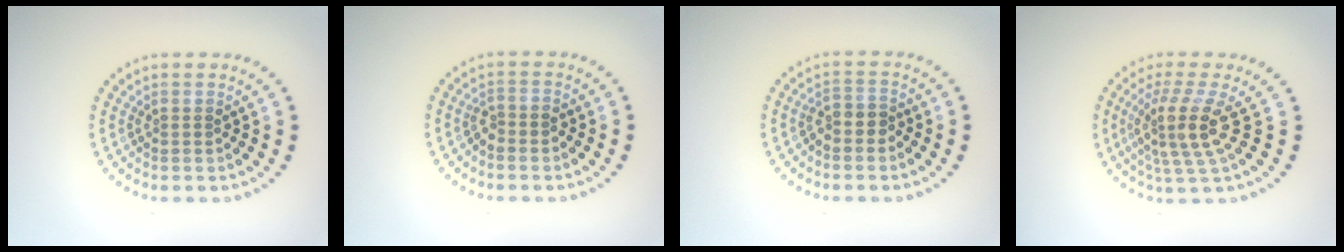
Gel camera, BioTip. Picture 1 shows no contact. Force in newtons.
{"total": 1.4, "press": 1.1, "slide": 0.8}
{"total": 1.9, "press": 1.6, "slide": 1.1}
{"total": 4.1, "press": 3.1, "slide": 2.7}